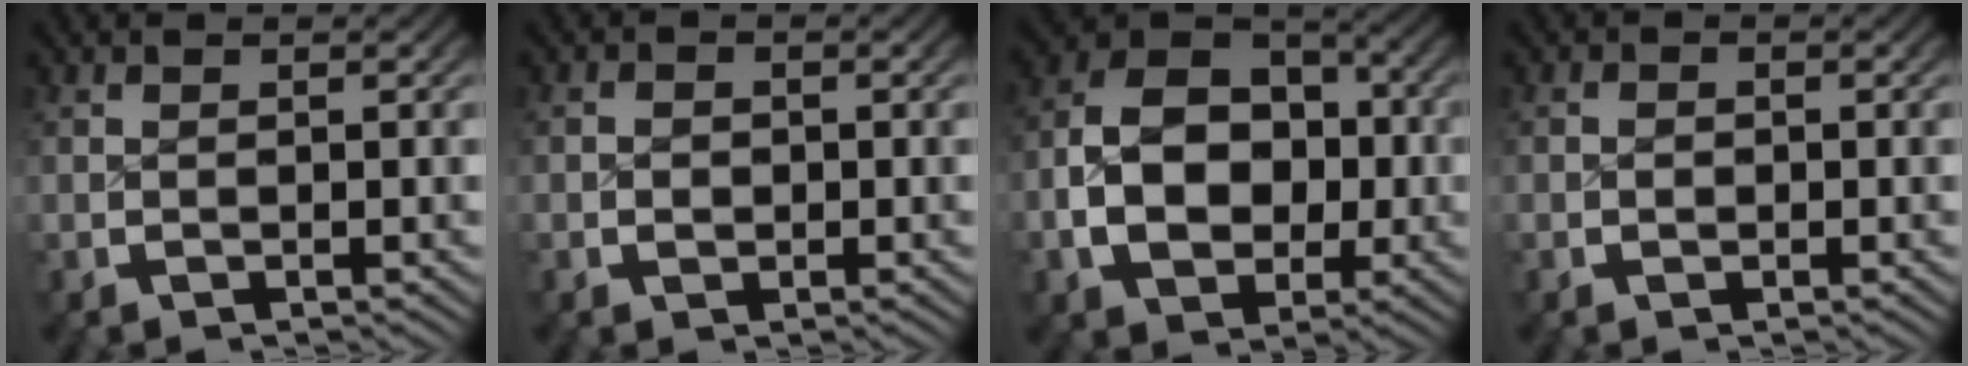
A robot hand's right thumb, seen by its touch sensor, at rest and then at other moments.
{"total": 2.0, "force": [-1.6, 1.2, -0.3], "torque": [-0.011, -0.017, -0.026]}
{"total": 11.3, "force": [-3.0, 8.6, 6.7], "torque": [-0.148, -0.032, -0.048]}
{"total": 1.8, "force": [-1.5, 0.8, -0.4], "torque": [-0.005, -0.014, -0.027]}